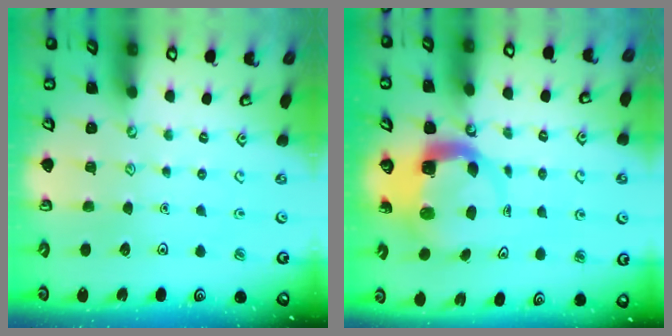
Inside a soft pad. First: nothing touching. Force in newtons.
{"total": 4.0, "press": 4.0, "slide": 0.3}